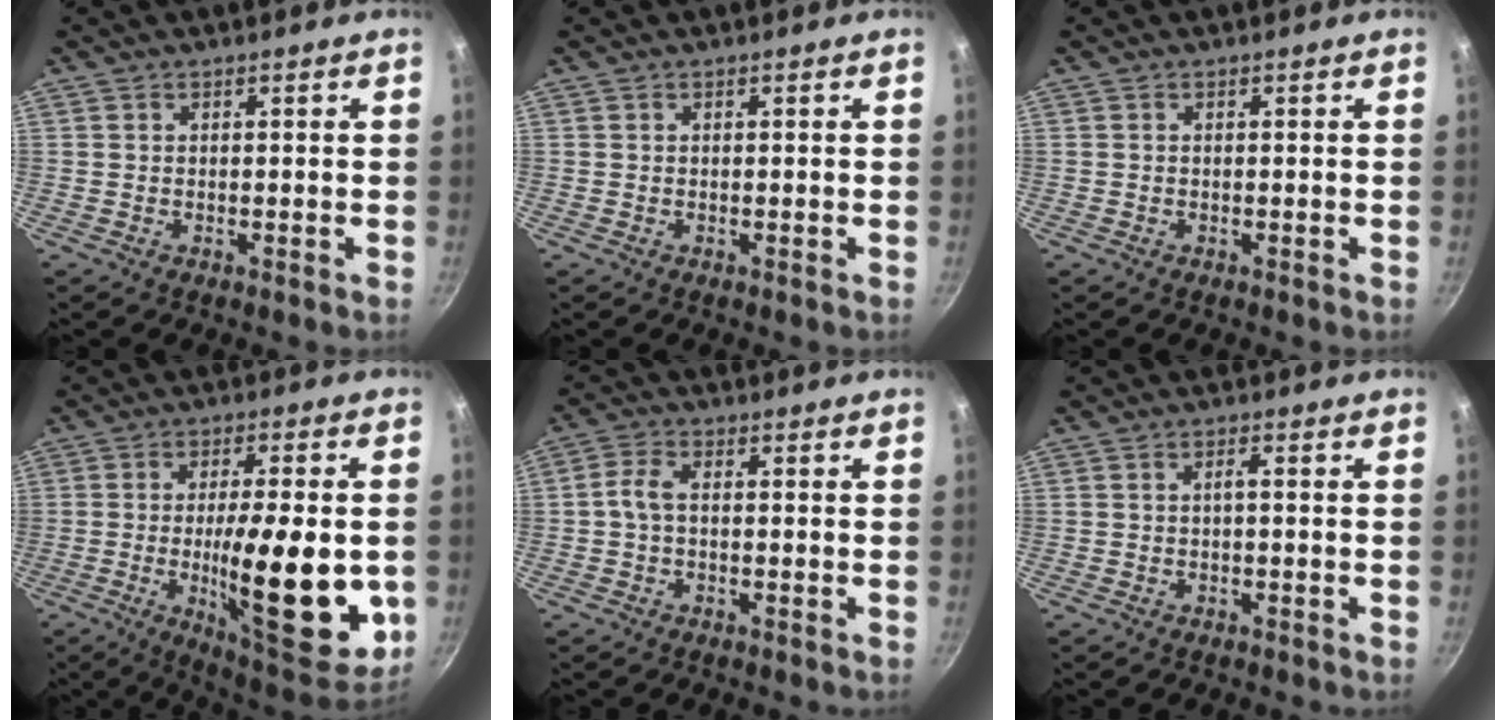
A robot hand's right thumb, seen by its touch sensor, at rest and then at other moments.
{"total": 0.0}
{"total": 0.0}
{"total": 22.3, "force": [-3.4, 6.7, 21.0], "torque": [-0.284, -0.007, -0.045]}
{"total": 3.6, "force": [-0.3, 2.1, 2.9], "torque": [-0.066, 0.016, -0.013]}
{"total": 1.3, "force": [-0.3, 0.4, 1.2], "torque": [-0.031, 0.011, -0.006]}